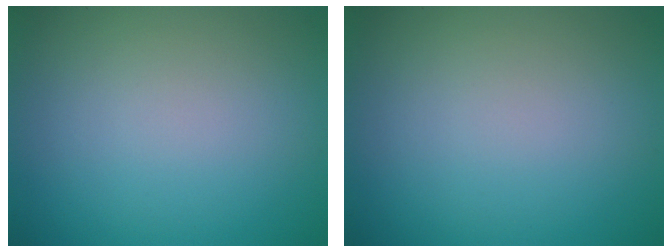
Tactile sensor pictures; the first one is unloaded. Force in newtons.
{"total": 0.0}